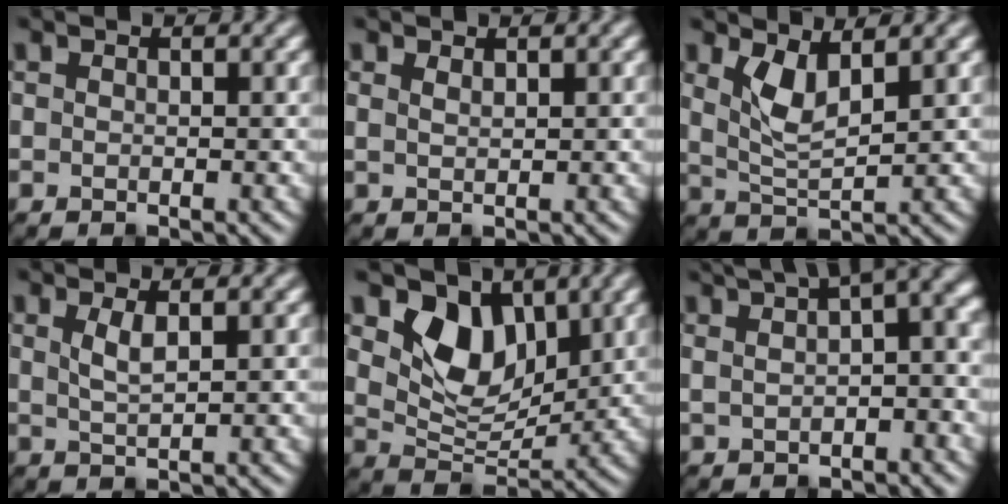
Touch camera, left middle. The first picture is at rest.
{"total": 1.1, "force": [0.9, 0.3, 0.4], "torque": [0.000, -0.004, 0.009]}
{"total": 3.0, "force": [1.5, 0.8, 2.5], "torque": [-0.059, -0.007, 0.035]}
{"total": 1.6, "force": [0.7, 0.5, 1.3], "torque": [-0.024, -0.002, 0.013]}
{"total": 5.5, "force": [2.6, 3.4, 3.4], "torque": [-0.071, -0.014, 0.040]}
{"total": 7.5, "force": [2.9, 2.4, 6.4], "torque": [-0.081, 0.023, 0.049]}